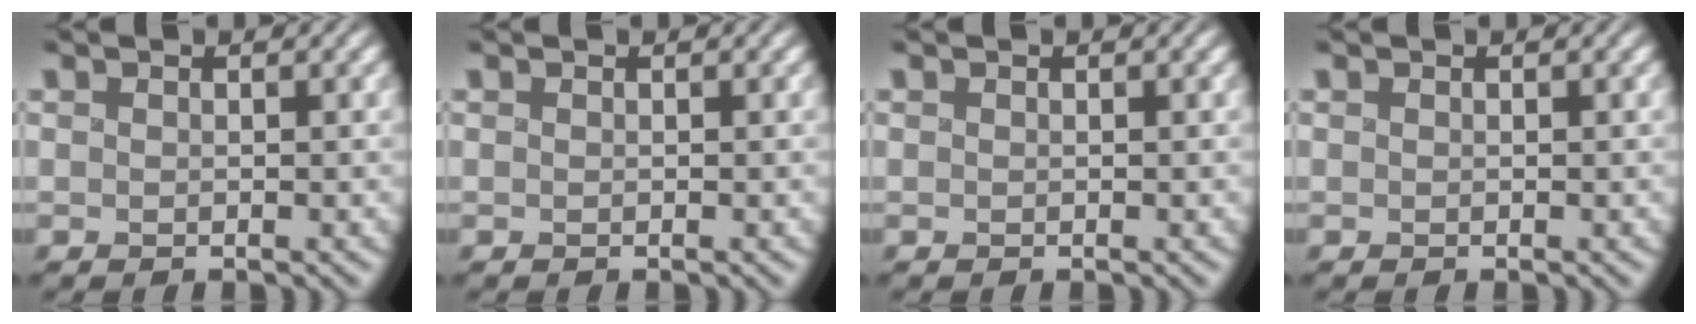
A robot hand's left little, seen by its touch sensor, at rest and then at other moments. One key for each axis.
{"total": 0.0}
{"total": 0.0}
{"total": 0.0}